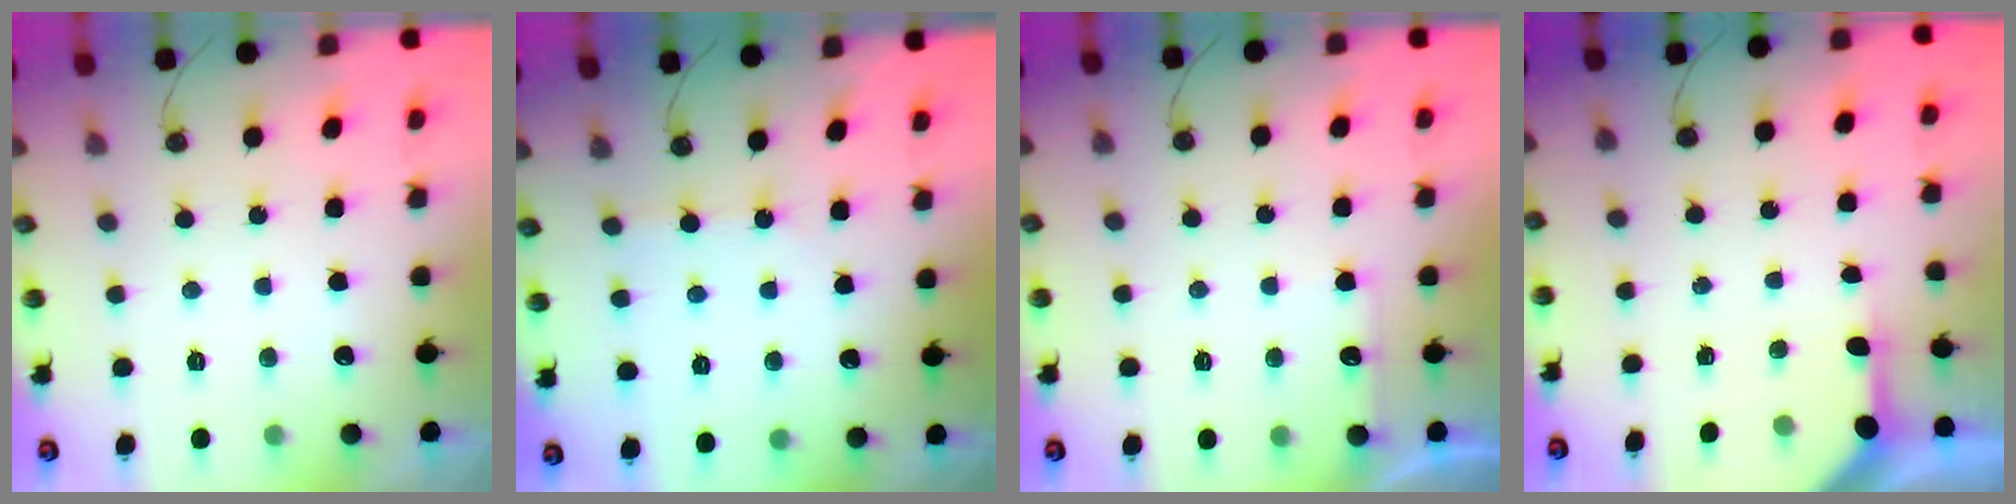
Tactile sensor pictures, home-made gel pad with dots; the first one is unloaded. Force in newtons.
{"total": 2.6, "press": 2.6, "slide": 0.4}
{"total": 5.0, "press": 4.9, "slide": 0.6}
{"total": 4.3, "press": 4.3, "slide": 0.1}